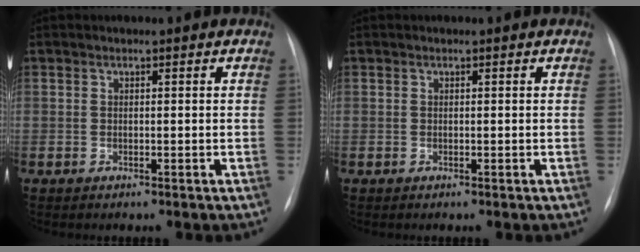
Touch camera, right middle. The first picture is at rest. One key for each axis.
{"total": 0.0}